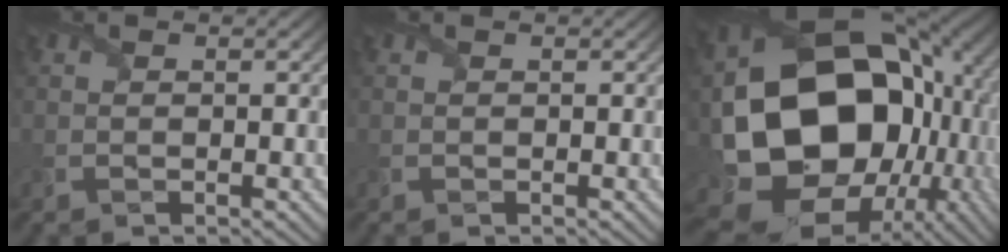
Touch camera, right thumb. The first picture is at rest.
{"total": 0.0}
{"total": 22.7, "force": [-1.8, 17.9, 13.8], "torque": [-0.311, -0.068, 0.009]}